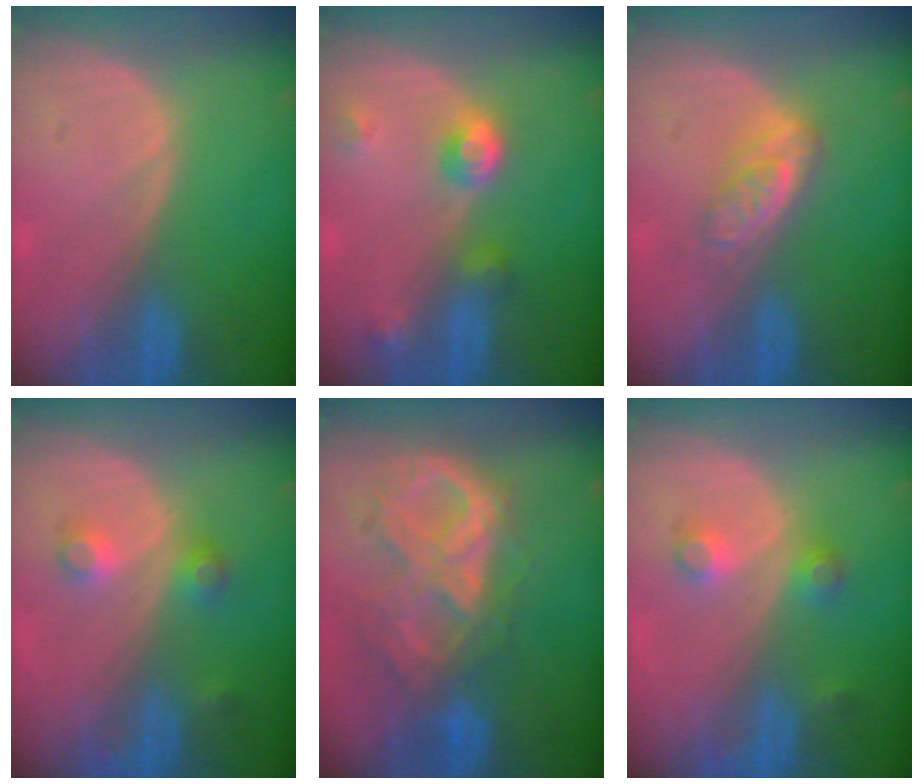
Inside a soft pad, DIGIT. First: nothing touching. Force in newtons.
{"total": 4.8, "press": 4.3, "slide": 2.0}
{"total": 4.9, "press": 4.2, "slide": 2.4}
{"total": 3.8, "press": 3.4, "slide": 1.6}
{"total": 10.4, "press": 8.9, "slide": 5.4}
{"total": 3.8, "press": 3.4, "slide": 1.6}